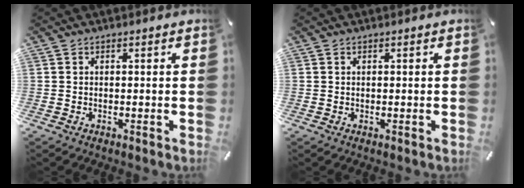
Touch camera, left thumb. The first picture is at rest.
{"total": 0.0}